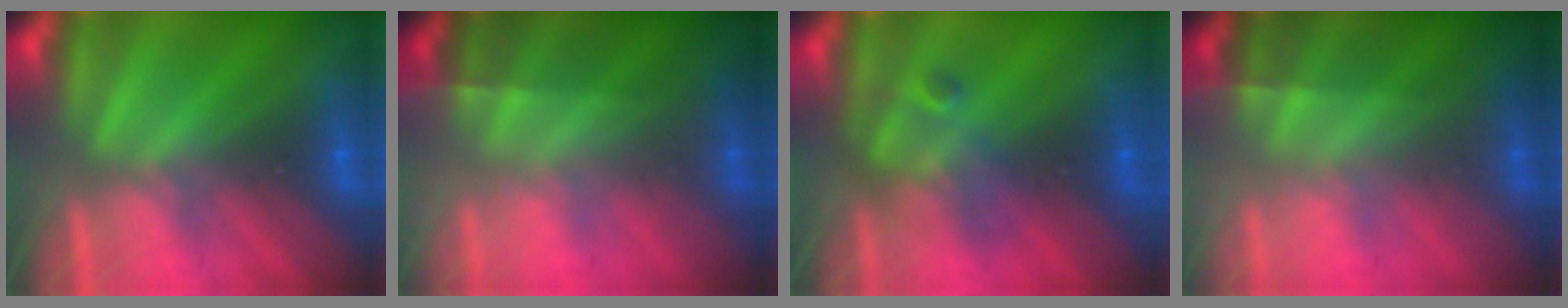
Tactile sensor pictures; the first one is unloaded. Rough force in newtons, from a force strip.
{"total": 1.8}
{"total": 2.6}
{"total": 1.8}